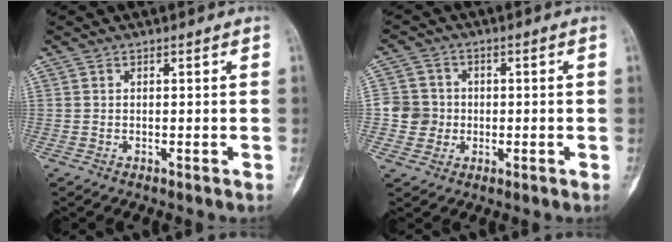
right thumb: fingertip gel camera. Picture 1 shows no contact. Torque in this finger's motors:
{"motor_torque": [-0.62, 0.55, 0.41, -0.19, -0.08]}